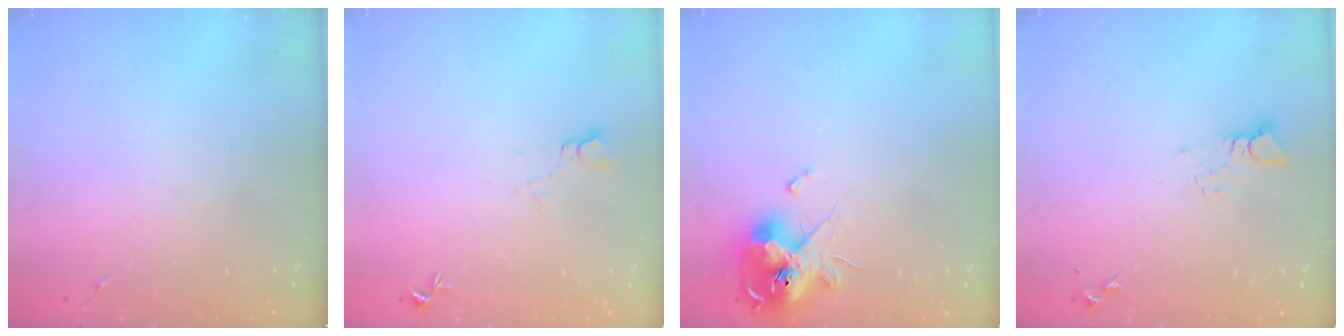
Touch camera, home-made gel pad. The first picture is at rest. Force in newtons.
{"total": 5.6, "press": 5.5, "slide": 0.6}
{"total": 13.9, "press": 13.8, "slide": 1.9}
{"total": 3.3, "press": 3.3, "slide": 0.0}